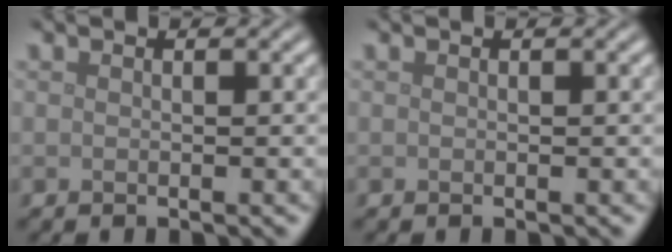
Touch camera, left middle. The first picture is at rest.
{"total": 0.0}